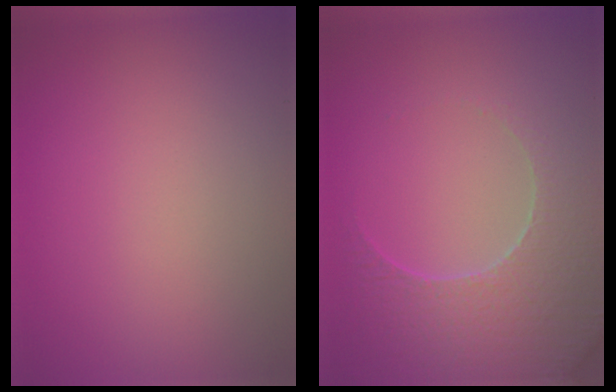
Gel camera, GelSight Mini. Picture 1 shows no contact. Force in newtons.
{"total": 5.2, "press": 4.7, "slide": 2.2}